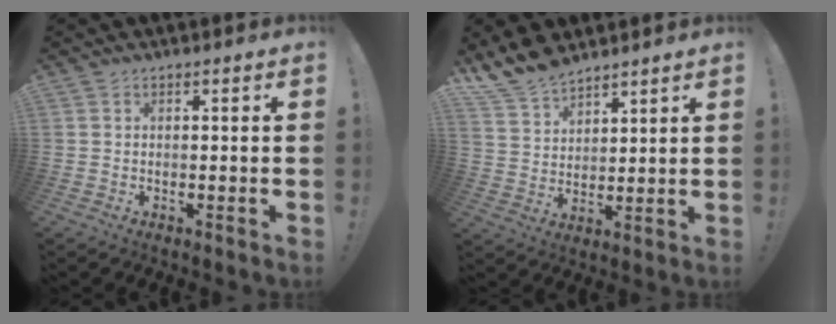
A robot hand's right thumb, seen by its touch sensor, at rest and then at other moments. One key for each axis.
{"total": 10.1, "fx": 8.8, "fy": 4.5, "fz": 2.5, "tx": -0.058, "ty": -0.061, "tz": 0.174}